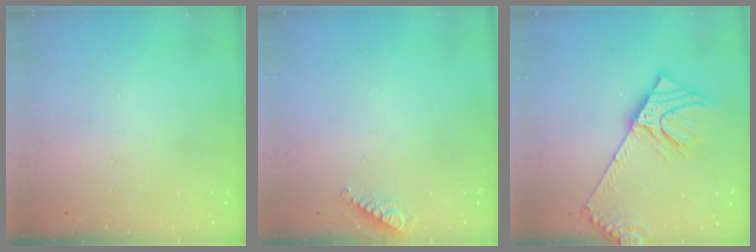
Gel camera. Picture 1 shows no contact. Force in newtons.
{"total": 5.3, "press": 5.3, "slide": 0.6}
{"total": 13.8, "press": 13.6, "slide": 2.3}